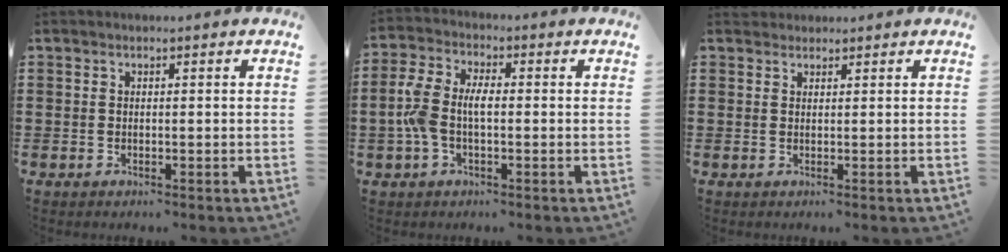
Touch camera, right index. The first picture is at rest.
{"total": 5.9, "force": [-0.7, 3.0, 5.1], "torque": [-0.127, -0.005, -0.021]}
{"total": 1.3, "force": [1.2, 0.6, -0.2], "torque": [0.002, 0.003, 0.024]}